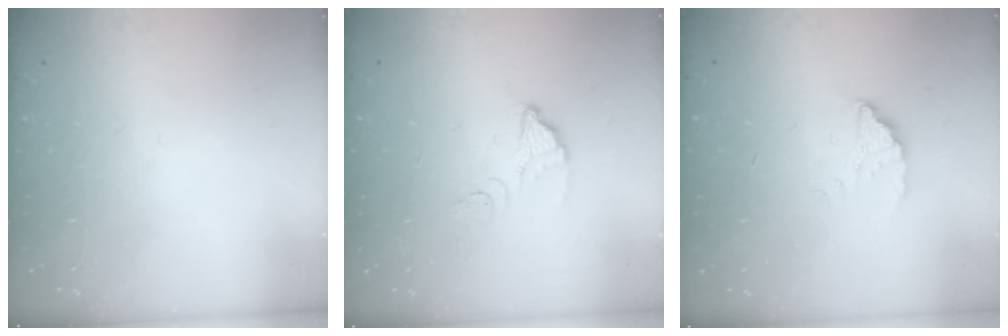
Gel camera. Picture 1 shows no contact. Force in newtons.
{"total": 2.5, "press": 2.5, "slide": 0.2}
{"total": 2.5, "press": 2.5, "slide": 0.1}